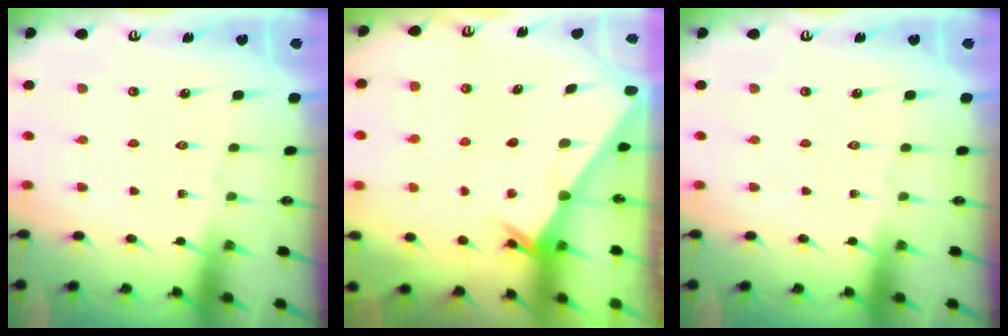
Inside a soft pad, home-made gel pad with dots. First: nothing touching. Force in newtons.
{"total": 2.6, "press": 2.6, "slide": 0.2}
{"total": 0.0}